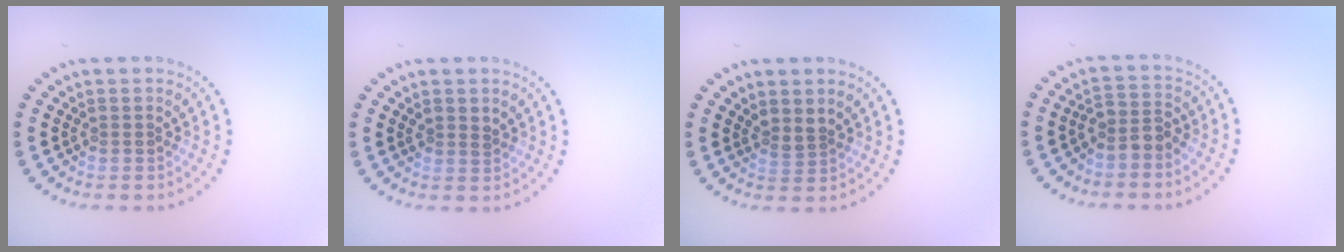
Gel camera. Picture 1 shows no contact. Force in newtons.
{"total": 1.1, "press": 1.0, "slide": 0.4}
{"total": 1.5, "press": 1.1, "slide": 0.9}
{"total": 2.2, "press": 1.8, "slide": 1.2}